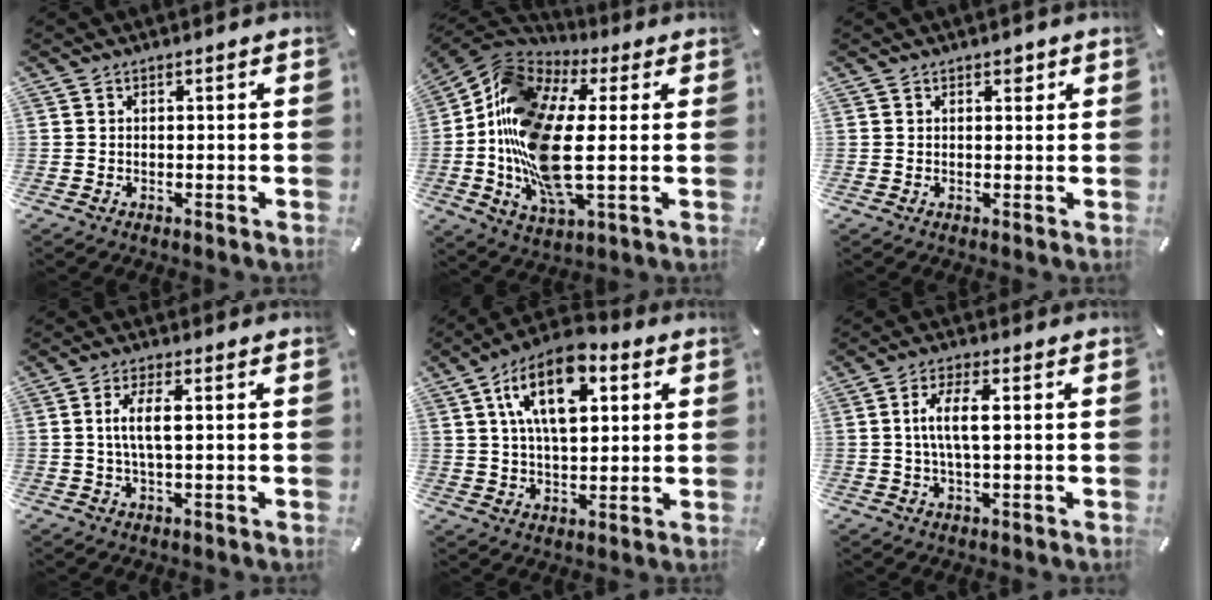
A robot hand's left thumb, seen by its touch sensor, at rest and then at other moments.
{"total": 19.3, "force": [-1.8, 9.5, 16.7], "torque": [-0.373, -0.012, -0.039]}
{"total": 1.5, "force": [0.6, 1.1, 0.7], "torque": [0.000, -0.002, 0.007]}
{"total": 6.0, "force": [0.4, 1.8, 5.7], "torque": [-0.112, 0.002, 0.003]}
{"total": 14.4, "force": [5.7, 7.9, 10.6], "torque": [-0.184, -0.005, 0.095]}
{"total": 7.0, "force": [0.6, 2.3, 6.6], "torque": [-0.138, 0.002, 0.005]}